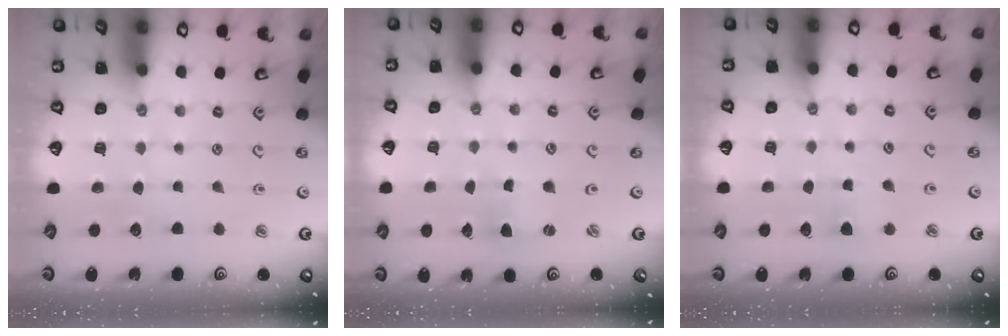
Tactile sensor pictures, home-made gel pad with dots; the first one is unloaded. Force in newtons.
{"total": 0.0}
{"total": 2.8, "press": 2.7, "slide": 0.5}